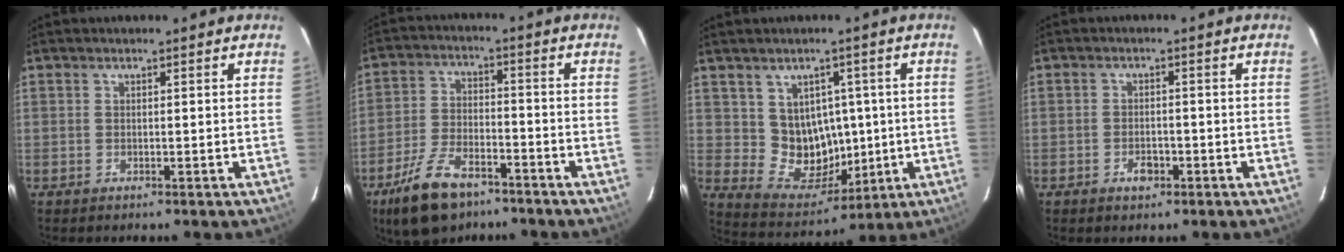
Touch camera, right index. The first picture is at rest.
{"total": 12.5, "force": [-8.6, 5.7, 7.1], "torque": [-0.162, -0.009, -0.153]}
{"total": 10.2, "force": [0.9, 9.3, 4.0], "torque": [-0.077, -0.003, 0.036]}
{"total": 3.0, "force": [-1.6, 1.9, 1.7], "torque": [-0.033, 0.001, -0.024]}